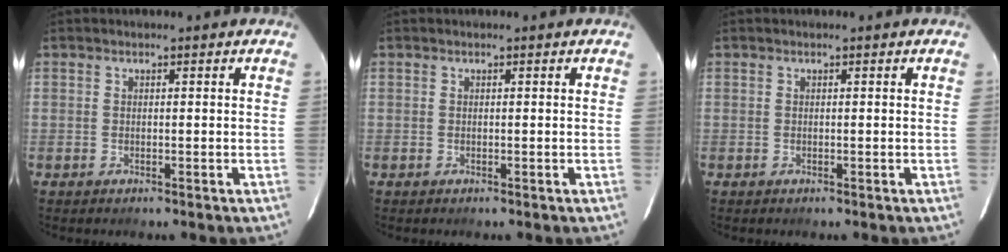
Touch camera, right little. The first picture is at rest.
{"total": 0.0}
{"total": 0.0}